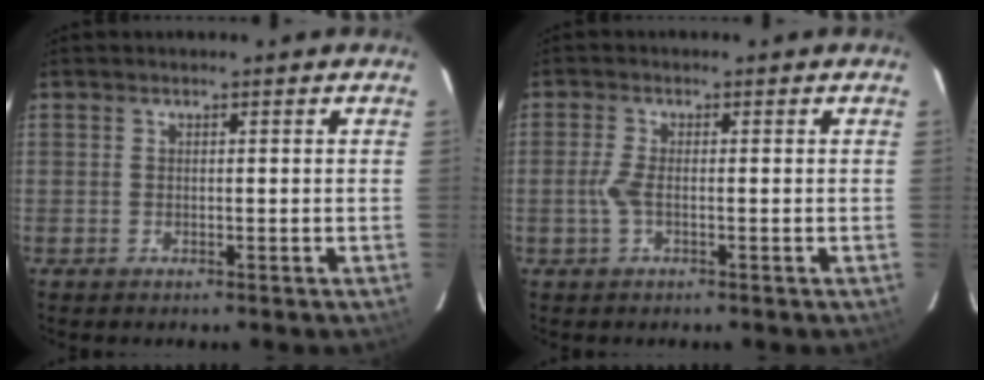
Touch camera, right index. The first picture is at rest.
{"total": 2.8, "force": [-0.6, 0.7, 2.6], "torque": [-0.062, 0.001, -0.013]}